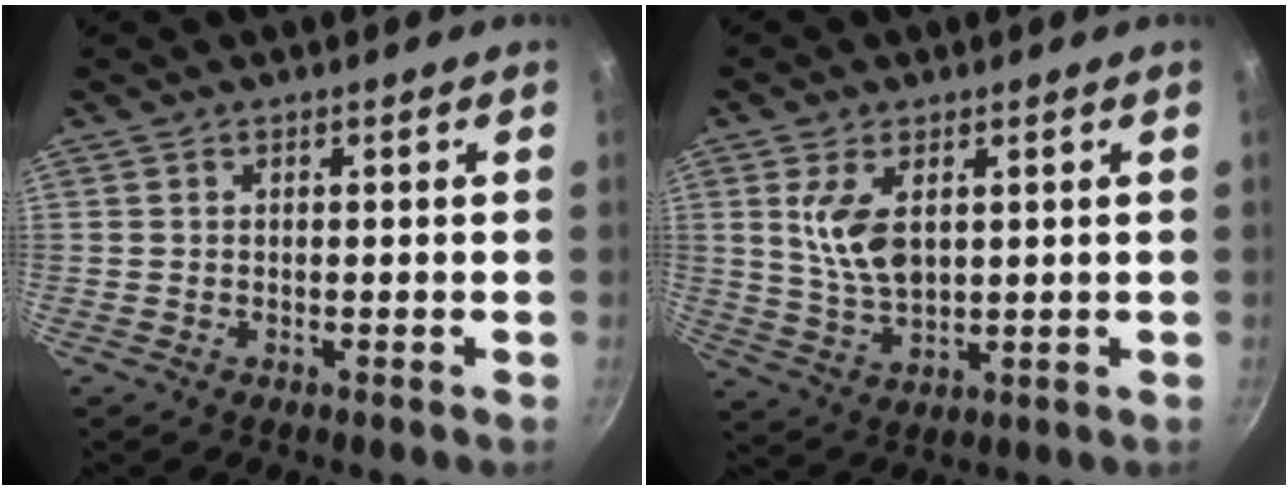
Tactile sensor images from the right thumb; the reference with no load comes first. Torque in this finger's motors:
{"motor_torque": [-0.55, 0.84, 0.91, 0.21, 0.09]}